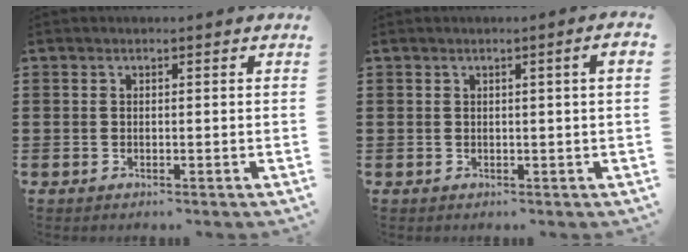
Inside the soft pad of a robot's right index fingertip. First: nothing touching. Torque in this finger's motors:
{"motor_torque": [0.43, -0.24, 0.07, 0.05]}